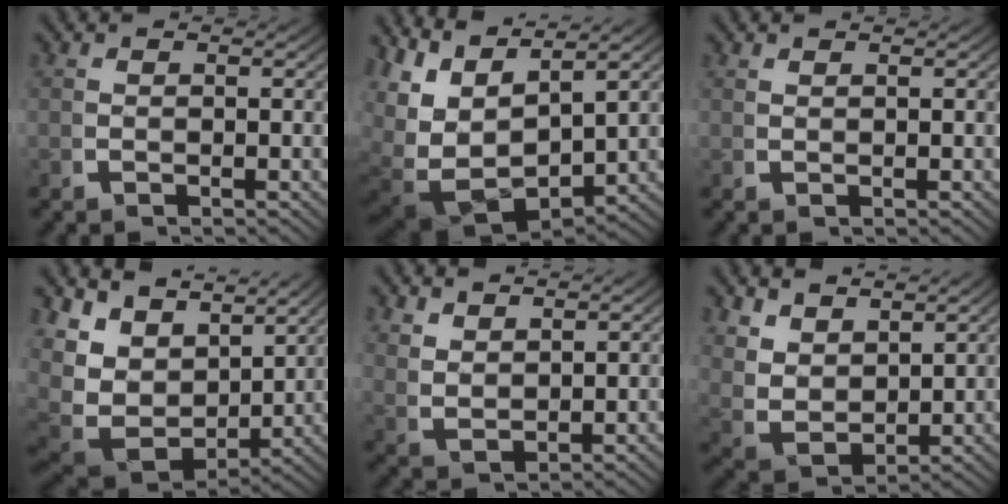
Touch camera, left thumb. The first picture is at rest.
{"total": 10.6, "force": [-2.2, 7.2, 7.4], "torque": [-0.186, -0.058, -0.010]}
{"total": 0.7, "force": [0.6, -0.3, -0.1], "torque": [0.004, 0.005, 0.014]}
{"total": 10.2, "force": [1.6, 6.7, 7.5], "torque": [-0.173, -0.027, 0.034]}
{"total": 2.5, "force": [1.9, 1.1, 1.2], "torque": [-0.023, -0.007, 0.050]}
{"total": 5.5, "force": [1.4, 3.9, 3.6], "torque": [-0.092, -0.021, 0.037]}